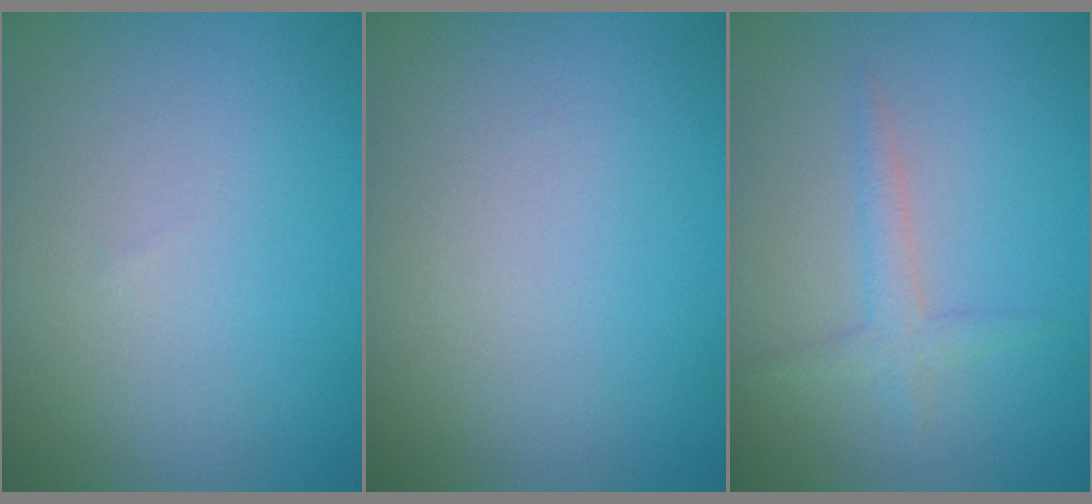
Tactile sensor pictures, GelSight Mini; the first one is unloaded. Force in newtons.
{"total": 0.0}
{"total": 1.7, "press": 1.7, "slide": 0.0}